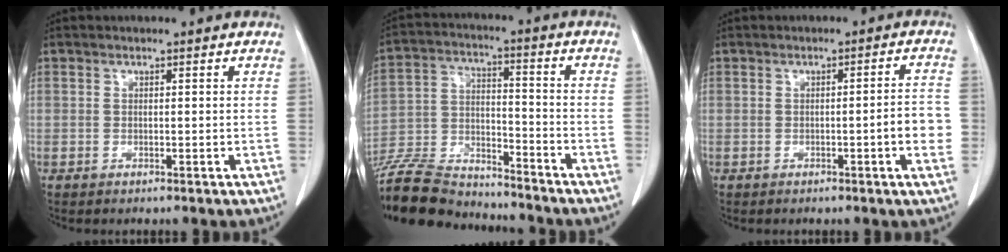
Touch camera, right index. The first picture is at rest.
{"total": 17.2, "force": [-16.0, 3.7, 5.0], "torque": [-0.104, 0.005, -0.275]}
{"total": 4.6, "force": [-1.1, 0.3, 4.5], "torque": [-0.053, 0.005, -0.015]}